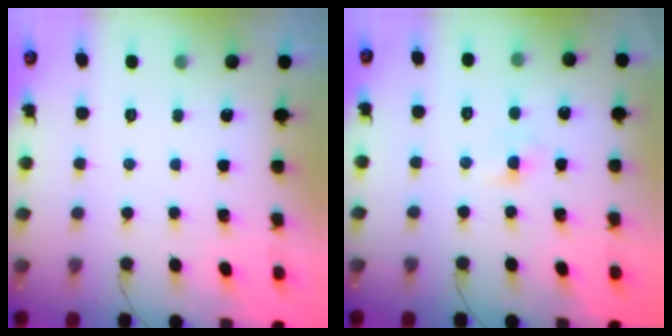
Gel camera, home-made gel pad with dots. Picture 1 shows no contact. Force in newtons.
{"total": 2.8, "press": 2.5, "slide": 1.2}